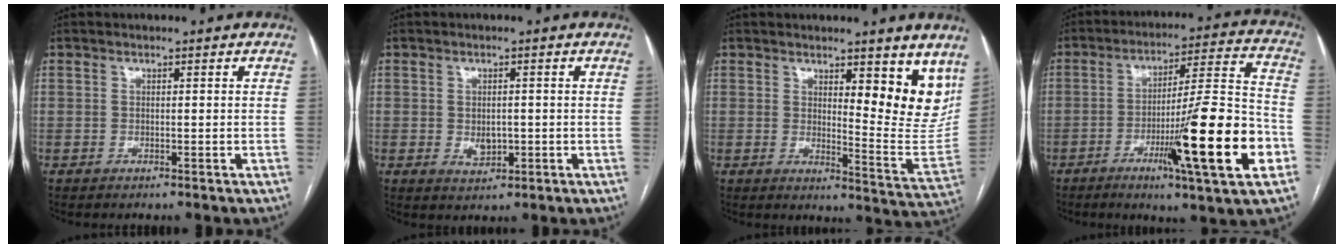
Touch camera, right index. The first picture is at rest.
{"total": 2.8, "force": [-0.4, 1.8, 2.1], "torque": [-0.033, 0.000, 0.004]}
{"total": 11.0, "force": [7.0, 2.6, 8.0], "torque": [-0.084, -0.031, 0.088]}
{"total": 19.2, "force": [-6.7, 0.1, 18.0], "torque": [-0.265, -0.010, -0.103]}